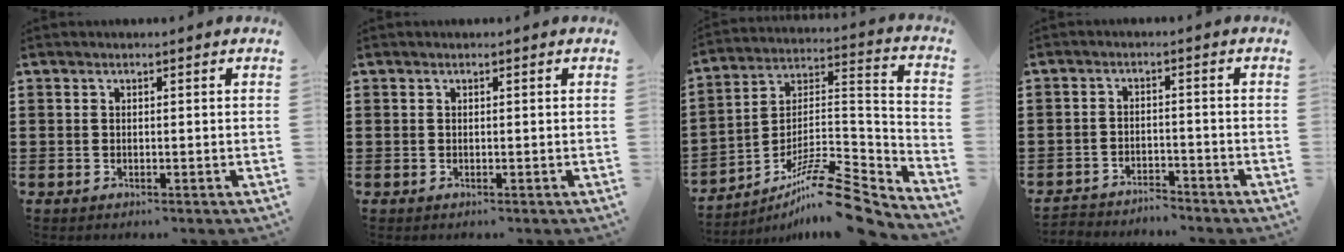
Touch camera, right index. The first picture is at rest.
{"total": 0.0}
{"total": 12.3, "force": [-9.7, 2.3, 7.3], "torque": [-0.118, 0.027, -0.186]}
{"total": 3.3, "force": [-3.3, 0.2, -0.3], "torque": [-0.003, 0.002, -0.072]}